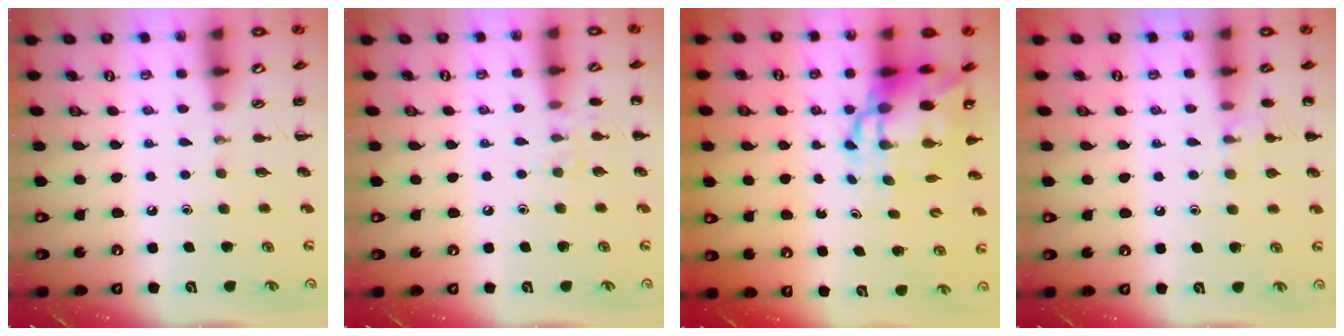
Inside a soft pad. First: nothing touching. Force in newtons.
{"total": 7.2, "press": 6.9, "slide": 2.1}
{"total": 10.2, "press": 9.8, "slide": 2.7}
{"total": 9.0, "press": 8.7, "slide": 2.4}